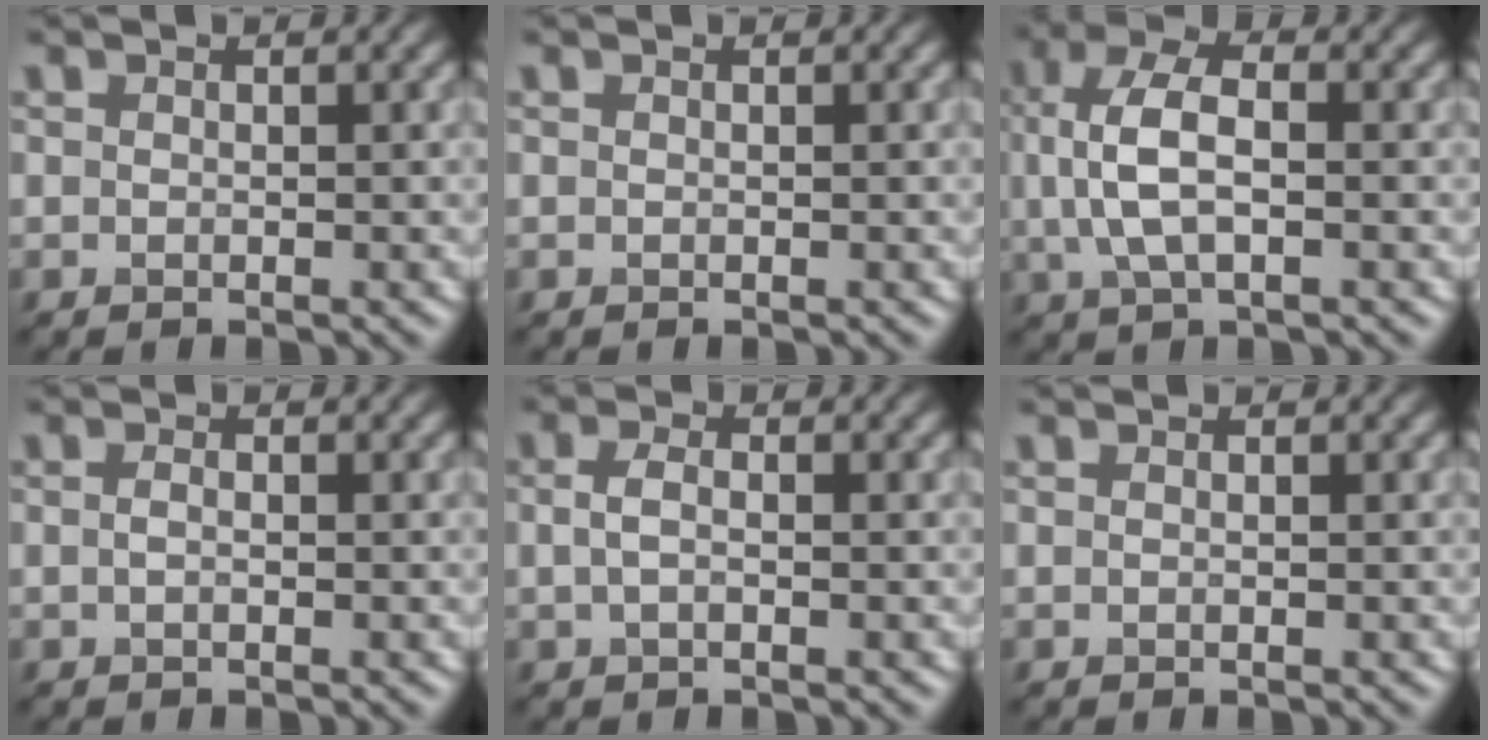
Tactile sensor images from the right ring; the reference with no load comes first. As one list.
[{"total": 0.0}, {"total": 5.7, "force": [0.4, 2.8, 4.9], "torque": [-0.107, 0.008, 0.005]}, {"total": 0.8, "force": [-0.1, 0.4, 0.6], "torque": [-0.013, -0.005, -0.002]}, {"total": 1.7, "force": [-0.1, 1.0, 1.4], "torque": [-0.034, 0.002, -0.004]}, {"total": 0.0}]